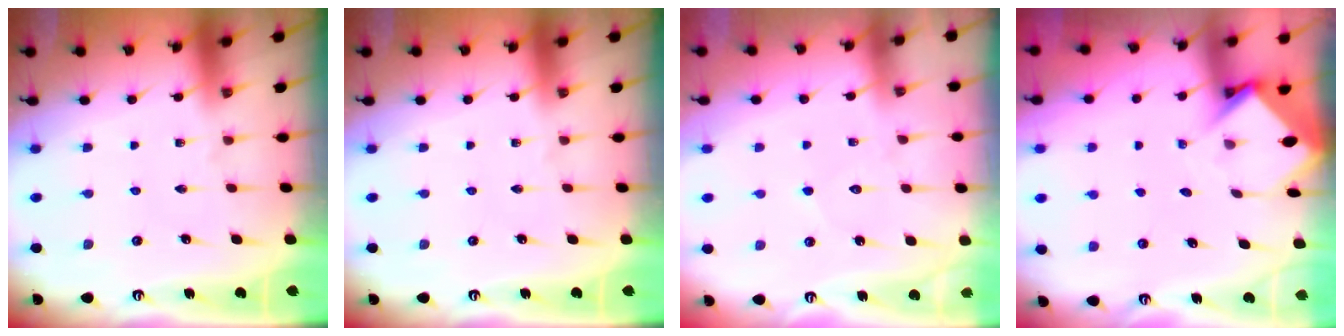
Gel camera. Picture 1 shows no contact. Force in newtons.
{"total": 0.0}
{"total": 5.1, "press": 5.1, "slide": 0.5}
{"total": 3.4, "press": 3.4, "slide": 0.2}